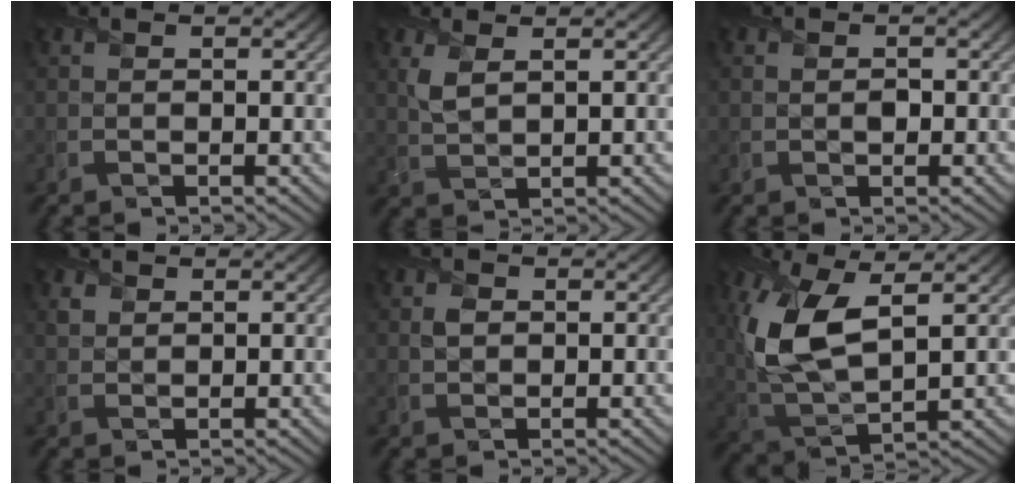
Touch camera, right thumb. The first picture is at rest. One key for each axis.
{"total": 2.7, "fx": 1.4, "fy": 1.2, "fz": 2.0, "tx": -0.057, "ty": -0.003, "tz": 0.034}
{"total": 0.7, "fx": -0.2, "fy": 0.6, "fz": 0.3, "tx": -0.001, "ty": -0.004, "tz": -0.003}
{"total": 1.0, "fx": 0.7, "fy": 0.8, "fz": 0.0, "tx": 0.000, "ty": -0.003, "tz": 0.019}
{"total": 1.1, "fx": 0.1, "fy": 1.1, "fz": 0.4, "tx": -0.007, "ty": -0.003, "tz": 0.004}
{"total": 12.1, "fx": 3.2, "fy": 5.7, "fz": 10.2, "tx": -0.246, "ty": 0.000, "tz": 0.062}